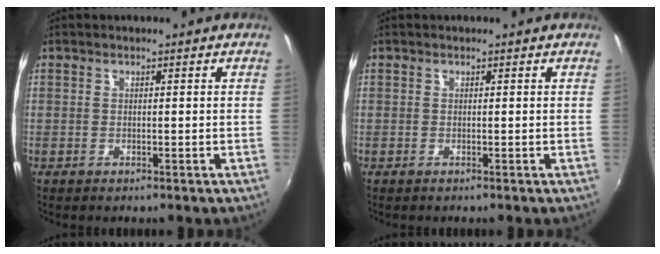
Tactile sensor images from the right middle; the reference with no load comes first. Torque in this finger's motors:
{"motor_torque": [0.00, 0.00, 0.00, 0.00]}